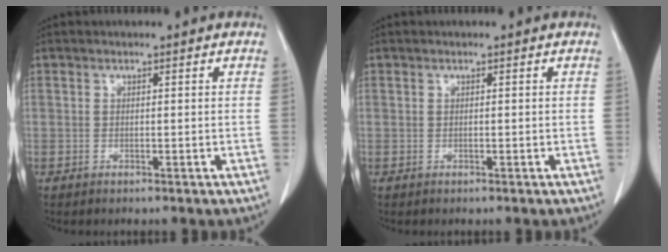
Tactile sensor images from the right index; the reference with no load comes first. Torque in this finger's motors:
{"motor_torque": [0.00, 0.00, 0.00, 0.00]}